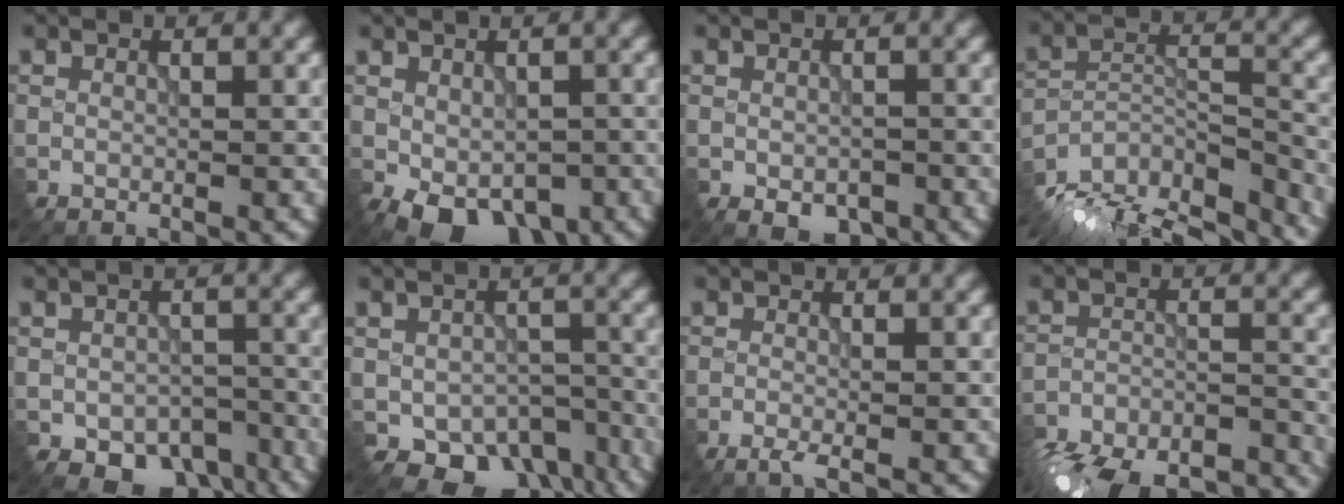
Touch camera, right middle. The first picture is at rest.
{"total": 6.8, "force": [-3.5, 4.0, 4.2], "torque": [-0.066, -0.025, -0.039]}
{"total": 3.2, "force": [-1.7, 2.0, 1.7], "torque": [-0.021, -0.018, -0.023]}
{"total": 15.0, "force": [-13.5, 4.8, 4.3], "torque": [-0.073, -0.003, -0.185]}
{"total": 6.3, "force": [-3.8, 3.8, 3.3], "torque": [-0.047, -0.033, -0.042]}
{"total": 7.2, "force": [-3.9, 4.7, 3.8], "torque": [-0.051, -0.035, -0.040]}
{"total": 1.7, "force": [-1.4, -0.2, 1.0], "torque": [-0.015, -0.002, -0.031]}
{"total": 19.4, "force": [-18.4, 5.1, 3.5], "torque": [-0.051, -0.031, -0.226]}